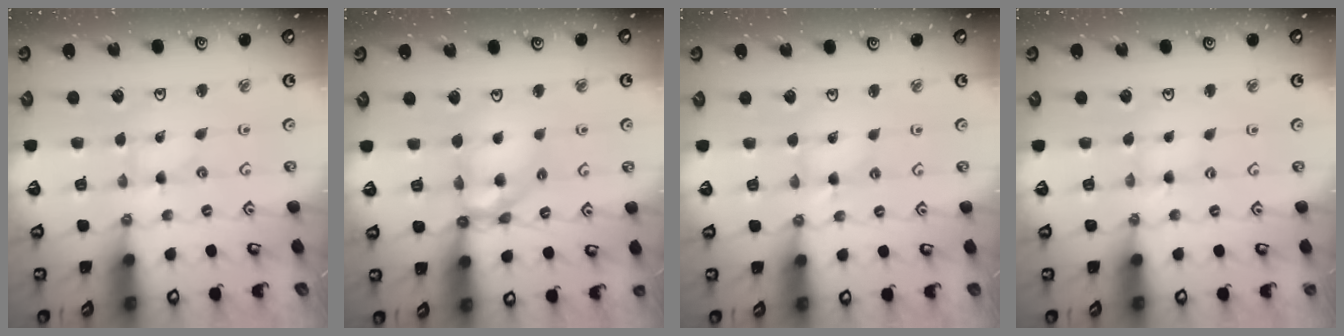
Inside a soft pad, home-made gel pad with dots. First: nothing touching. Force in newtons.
{"total": 11.9, "press": 11.8, "slide": 1.4}
{"total": 2.0, "press": 2.0, "slide": 0.3}
{"total": 0.8, "press": 0.8, "slide": 0.1}